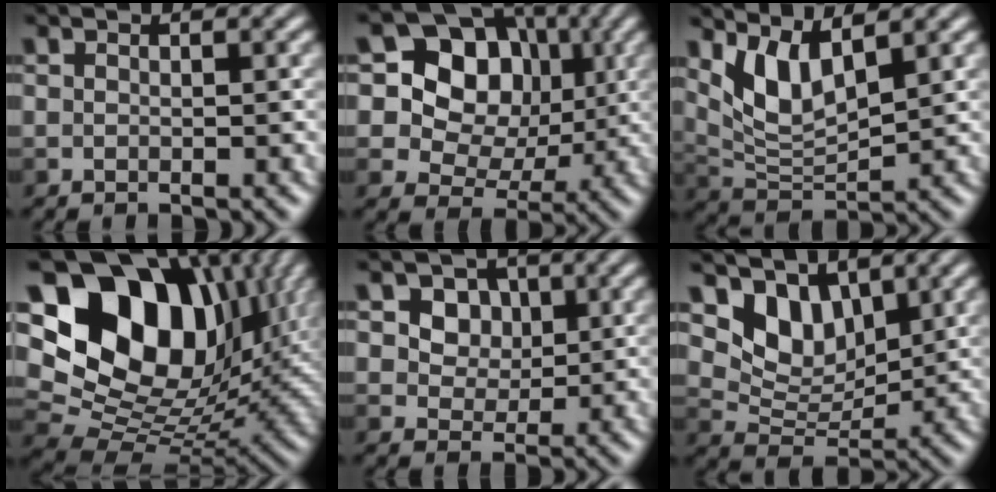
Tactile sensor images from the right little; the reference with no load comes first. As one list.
[{"total": 10.8, "force": [3.0, 8.4, 6.0], "torque": [-0.101, 0.024, 0.035]}, {"total": 4.8, "force": [2.2, 1.9, 3.8], "torque": [-0.081, -0.009, 0.045]}, {"total": 17.4, "force": [6.9, 11.9, 10.6], "torque": [-0.198, 0.044, 0.134]}, {"total": 3.6, "force": [1.0, 3.0, 1.7], "torque": [-0.034, -0.009, 0.012]}, {"total": 5.1, "force": [3.0, 3.2, 2.7], "torque": [-0.054, -0.010, 0.050]}]